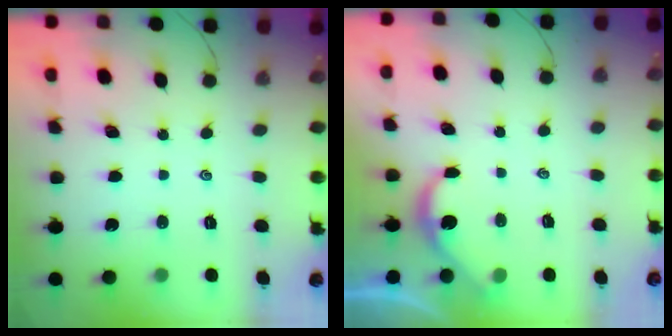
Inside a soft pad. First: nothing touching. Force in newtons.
{"total": 2.4, "press": 2.3, "slide": 0.3}